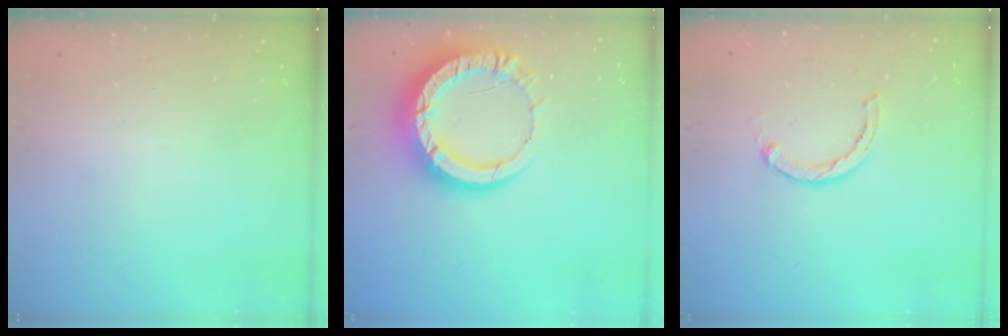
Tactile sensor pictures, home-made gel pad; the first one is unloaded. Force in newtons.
{"total": 16.1, "press": 16.1, "slide": 1.6}
{"total": 2.4, "press": 2.4, "slide": 0.4}